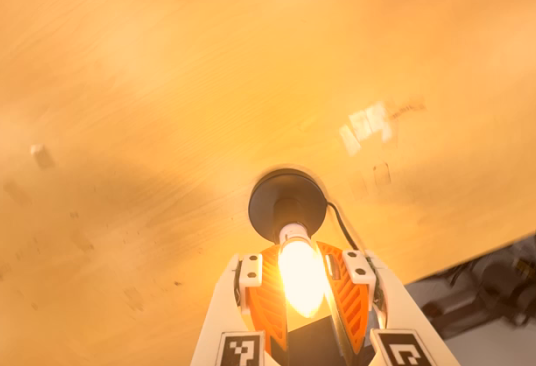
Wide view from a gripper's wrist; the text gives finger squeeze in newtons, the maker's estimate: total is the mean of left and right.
{"total": 16.7, "left": 16.3, "right": 17.1}